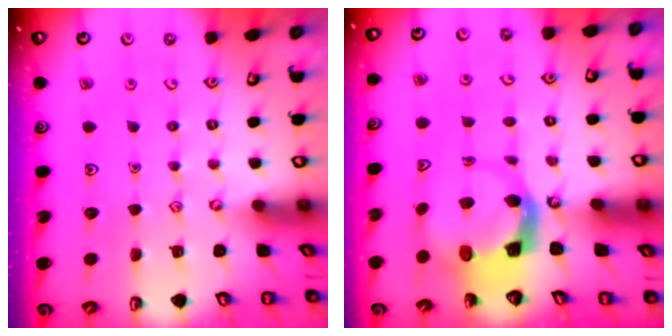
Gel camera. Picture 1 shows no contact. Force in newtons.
{"total": 5.1, "press": 5.0, "slide": 0.7}